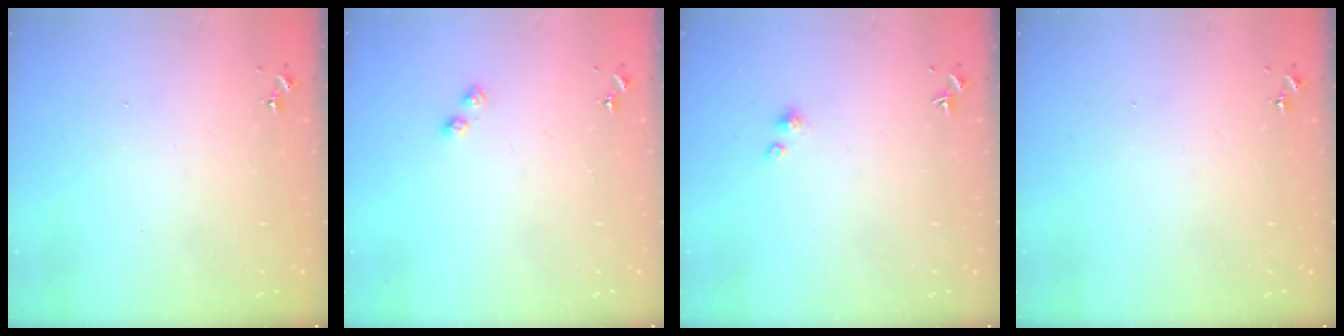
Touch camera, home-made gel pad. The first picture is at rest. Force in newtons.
{"total": 2.8, "press": 2.8, "slide": 0.4}
{"total": 2.1, "press": 2.1, "slide": 0.2}
{"total": 0.0}